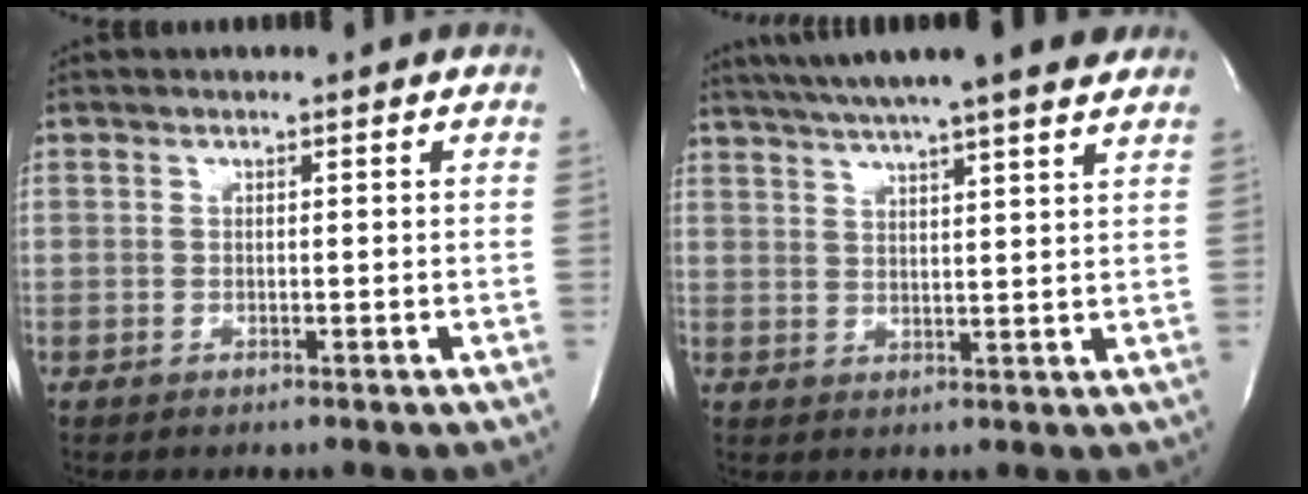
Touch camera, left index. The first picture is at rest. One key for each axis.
{"total": 16.8, "fx": 14.2, "fy": 0.5, "fz": 8.9, "tx": -0.153, "ty": 0.030, "tz": 0.196}